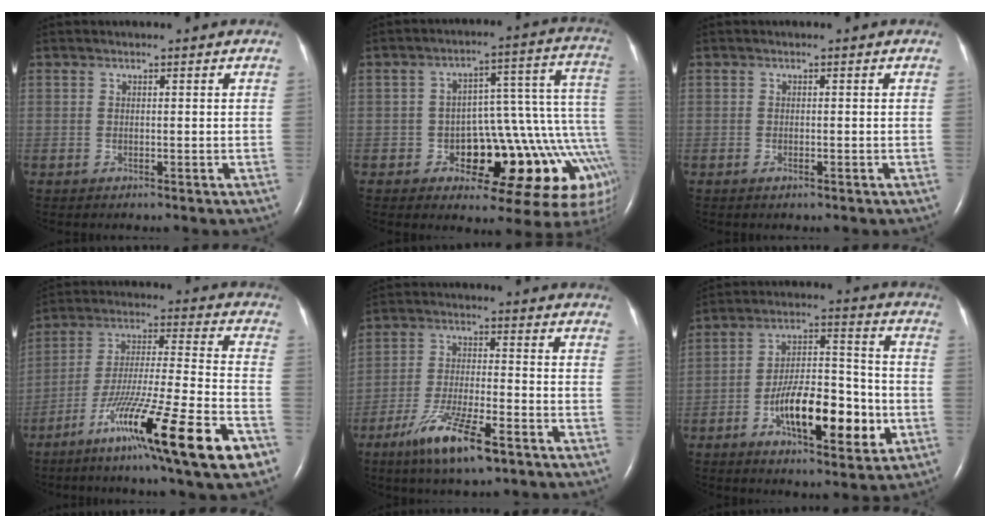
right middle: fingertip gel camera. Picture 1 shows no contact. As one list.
[{"total": 17.1, "force": [-5.3, 6.2, 15.1], "torque": [-0.106, 0.064, -0.062]}, {"total": 0.8, "force": [-0.5, 0.2, 0.6], "torque": [-0.014, -0.002, -0.005]}, {"total": 21.0, "force": [-11.5, 0.4, 17.5], "torque": [-0.287, -0.049, -0.197]}, {"total": 10.6, "force": [-6.5, 1.8, 8.2], "torque": [-0.162, -0.020, -0.115]}, {"total": 14.9, "force": [-5.0, 4.7, 13.2], "torque": [-0.221, 0.012, -0.077]}]